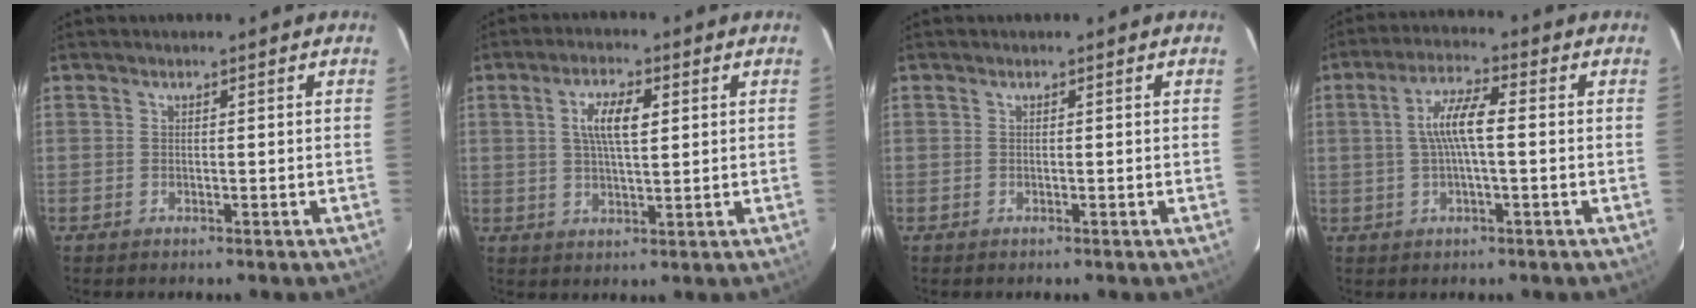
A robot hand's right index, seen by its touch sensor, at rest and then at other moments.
{"total": 6.4, "force": [1.7, 2.1, 5.8], "torque": [-0.108, 0.007, 0.032]}
{"total": 0.0}
{"total": 7.0, "force": [0.2, 1.4, 6.9], "torque": [-0.133, 0.010, 0.006]}